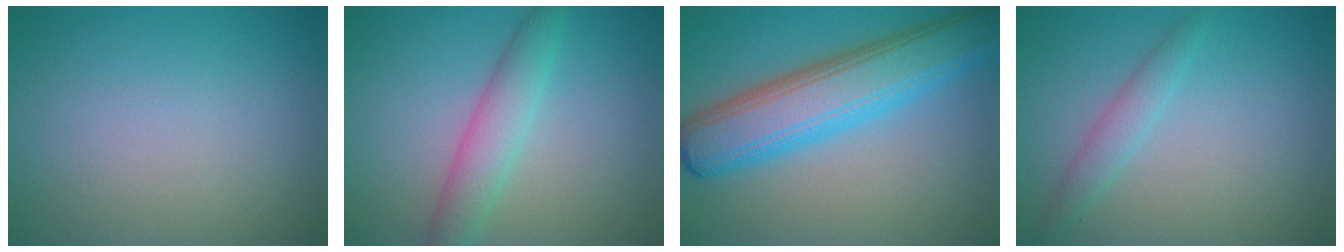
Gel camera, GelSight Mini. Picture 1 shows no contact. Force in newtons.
{"total": 3.6, "press": 3.6, "slide": 0.3}
{"total": 8.3, "press": 8.3, "slide": 0.2}
{"total": 1.8, "press": 1.8, "slide": 0.1}